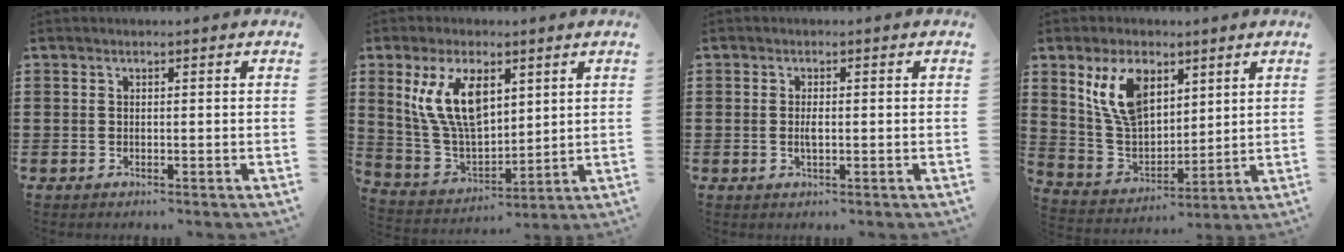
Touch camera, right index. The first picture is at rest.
{"total": 11.3, "force": [4.4, 5.7, 8.7], "torque": [-0.195, 0.009, 0.080]}
{"total": 1.7, "force": [-0.2, 0.6, 1.6], "torque": [-0.030, 0.000, -0.004]}
{"total": 10.6, "force": [5.1, 6.2, 7.0], "torque": [-0.166, 0.011, 0.096]}